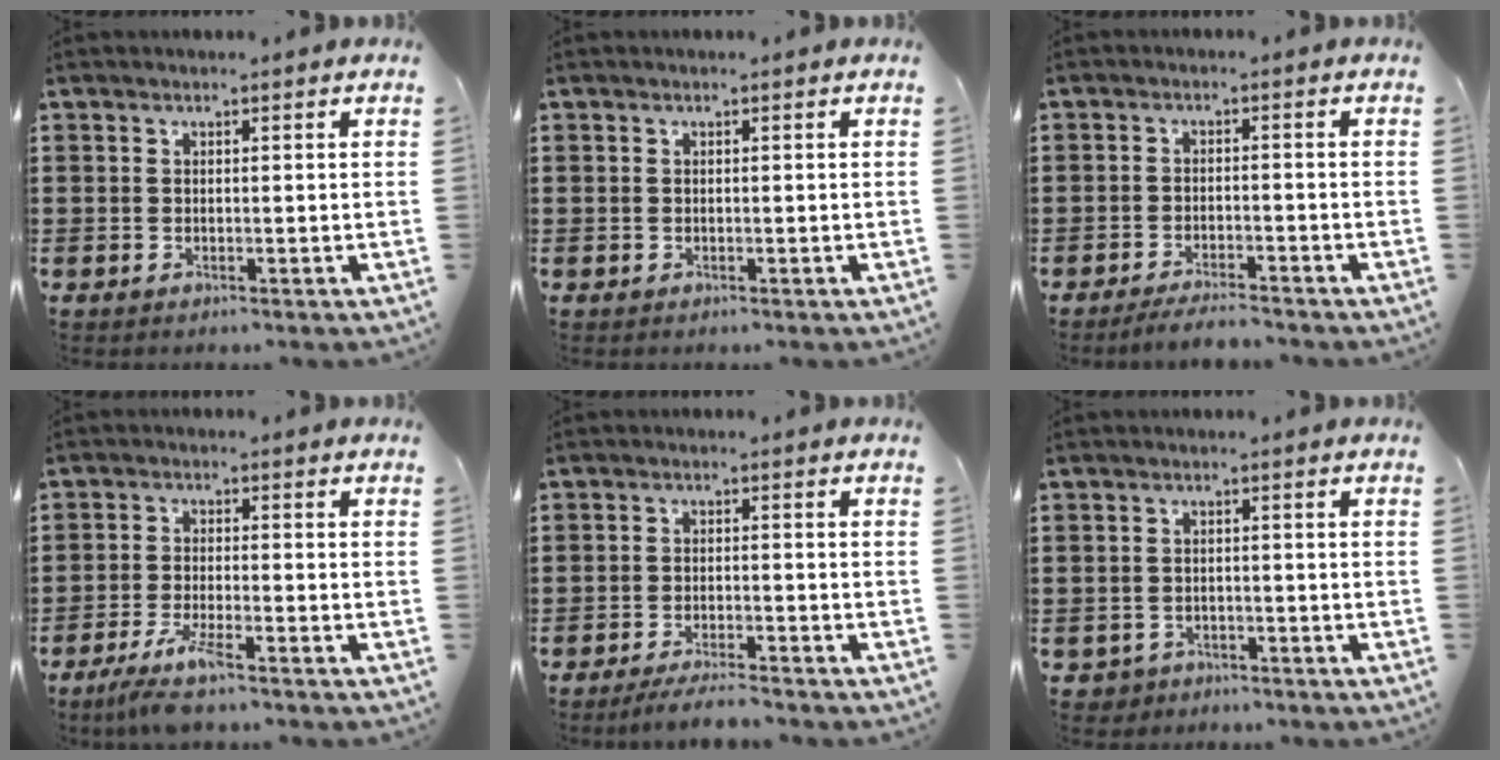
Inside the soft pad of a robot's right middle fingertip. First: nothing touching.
{"total": 0.0}
{"total": 3.1, "force": [-3.0, 0.0, 0.9], "torque": [-0.016, 0.001, -0.059]}
{"total": 5.0, "force": [-3.7, 0.2, 3.4], "torque": [-0.075, -0.015, -0.069]}
{"total": 3.3, "force": [-3.1, -0.1, 1.2], "torque": [-0.018, -0.002, -0.059]}
{"total": 1.6, "force": [-1.4, 0.6, -0.2], "torque": [-0.005, -0.001, -0.034]}